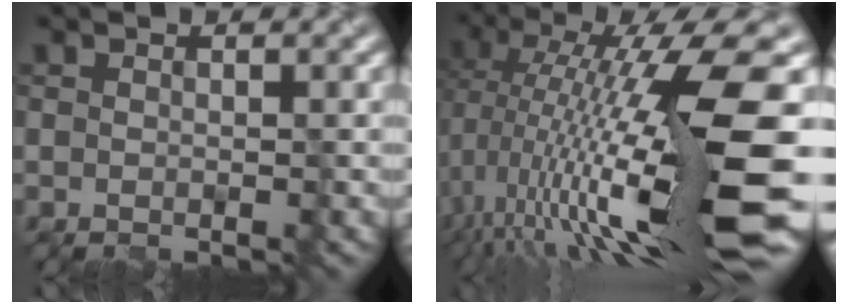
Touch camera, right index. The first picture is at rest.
{"total": 16.4, "force": [-2.3, 3.8, 15.8], "torque": [-0.276, 0.010, -0.036]}